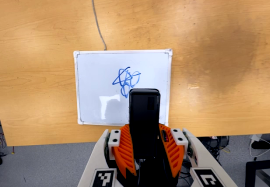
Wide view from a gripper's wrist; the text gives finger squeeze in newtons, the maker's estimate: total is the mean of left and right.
{"total": 5.8, "left": 3.8, "right": 7.9}